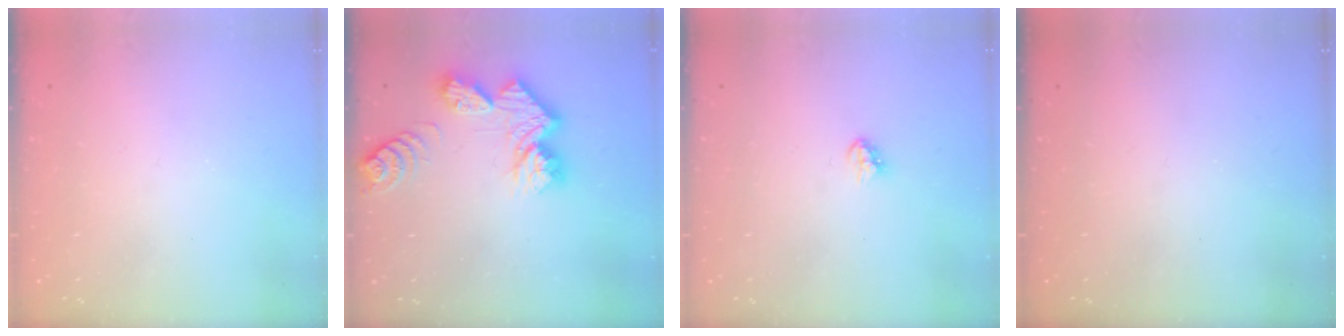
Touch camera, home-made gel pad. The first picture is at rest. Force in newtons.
{"total": 11.9, "press": 11.8, "slide": 1.0}
{"total": 3.4, "press": 3.4, "slide": 0.3}
{"total": 0.0}